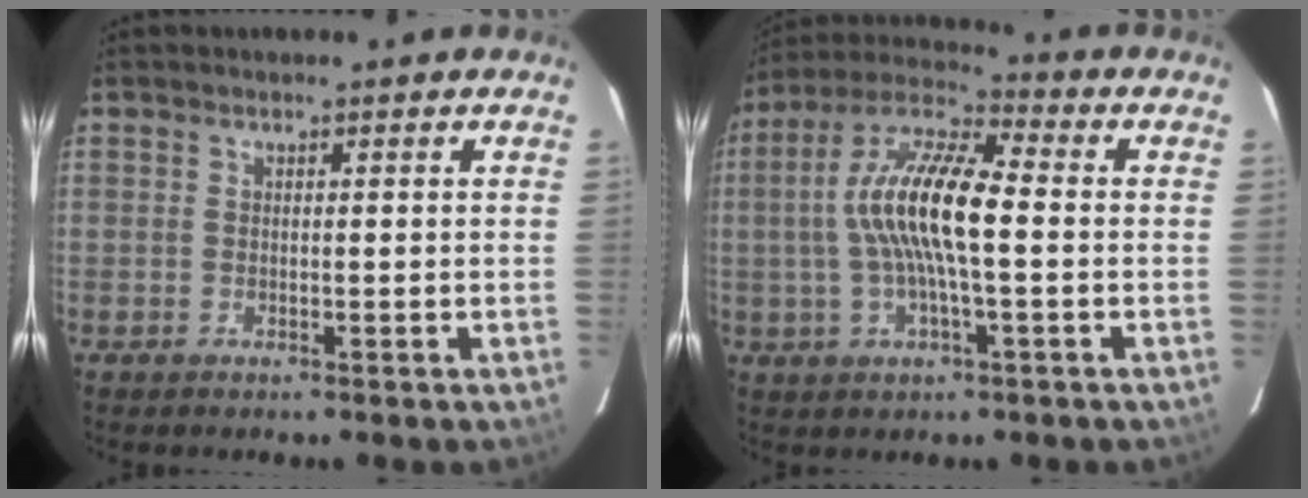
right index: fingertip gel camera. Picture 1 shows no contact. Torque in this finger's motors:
{"motor_torque": [1.96, -0.19, 1.06, 0.21]}